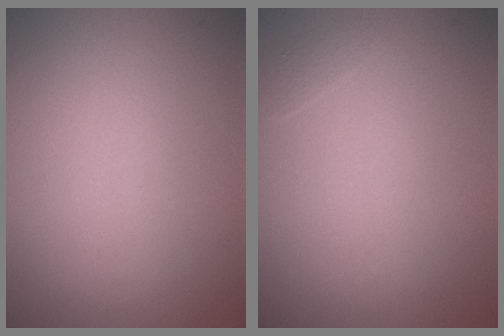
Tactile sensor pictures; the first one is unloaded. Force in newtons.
{"total": 0.5, "press": 0.5, "slide": 0.1}